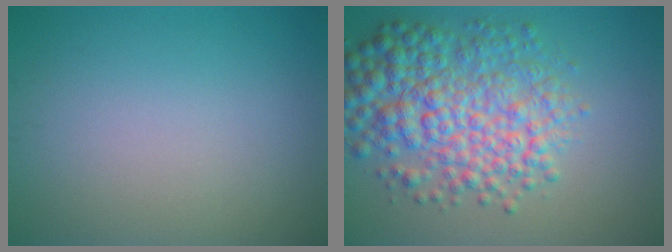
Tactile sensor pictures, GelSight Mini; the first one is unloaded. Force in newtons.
{"total": 7.9, "press": 7.9, "slide": 0.1}